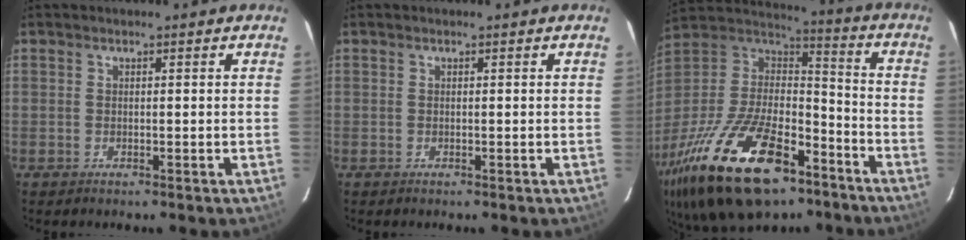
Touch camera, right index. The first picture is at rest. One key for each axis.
{"total": 0.0}
{"total": 32.1, "fx": -19.5, "fy": 14.6, "fz": 20.9, "tx": -0.425, "ty": -0.023, "tz": -0.314}